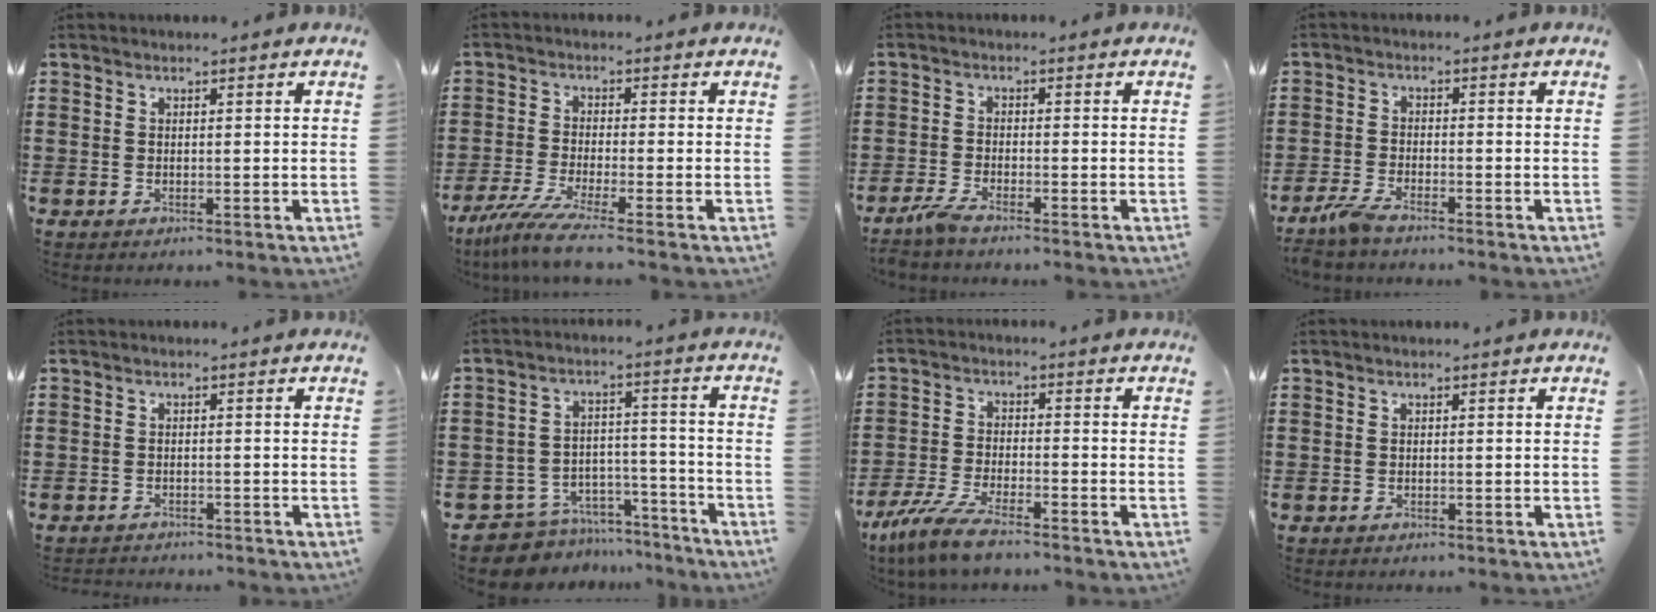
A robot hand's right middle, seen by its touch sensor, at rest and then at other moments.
{"total": 5.6, "force": [-4.0, -0.3, 3.9], "torque": [-0.099, -0.028, -0.081]}
{"total": 2.5, "force": [-1.9, 0.1, 1.6], "torque": [-0.043, -0.003, -0.040]}
{"total": 3.2, "force": [-2.7, 0.4, 1.7], "torque": [-0.052, -0.005, -0.059]}
{"total": 1.1, "force": [-1.1, 0.1, -0.1], "torque": [-0.002, 0.002, -0.025]}
{"total": 7.7, "force": [-7.3, 2.2, 0.7], "torque": [-0.017, 0.023, -0.145]}
{"total": 6.3, "force": [-5.2, 0.6, 3.5], "torque": [-0.091, -0.016, -0.102]}
{"total": 0.0}